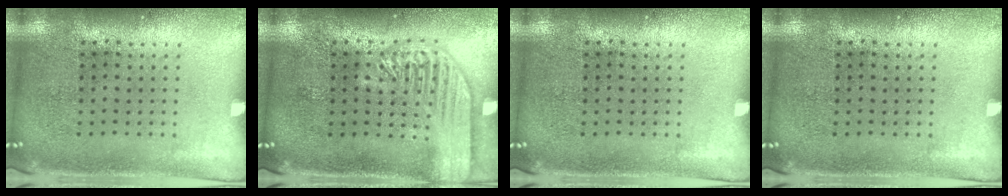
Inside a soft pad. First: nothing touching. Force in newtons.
{"total": 3.6, "press": 3.6, "slide": 0.5}
{"total": 0.0}
{"total": 0.0}